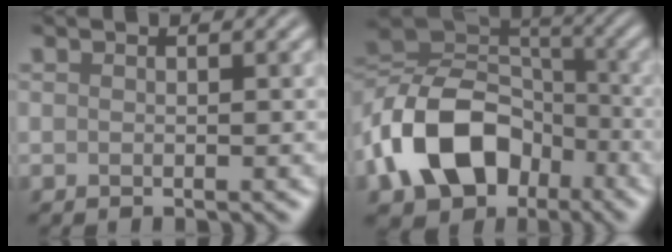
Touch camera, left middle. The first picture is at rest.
{"total": 12.9, "force": [-4.7, 9.3, 7.6], "torque": [-0.167, -0.001, -0.090]}